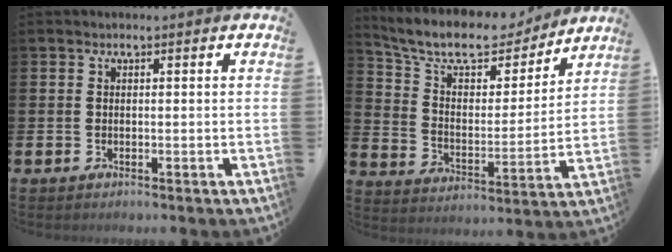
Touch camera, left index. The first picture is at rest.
{"total": 10.8, "force": [9.5, 3.6, 3.8], "torque": [-0.108, -0.062, 0.164]}